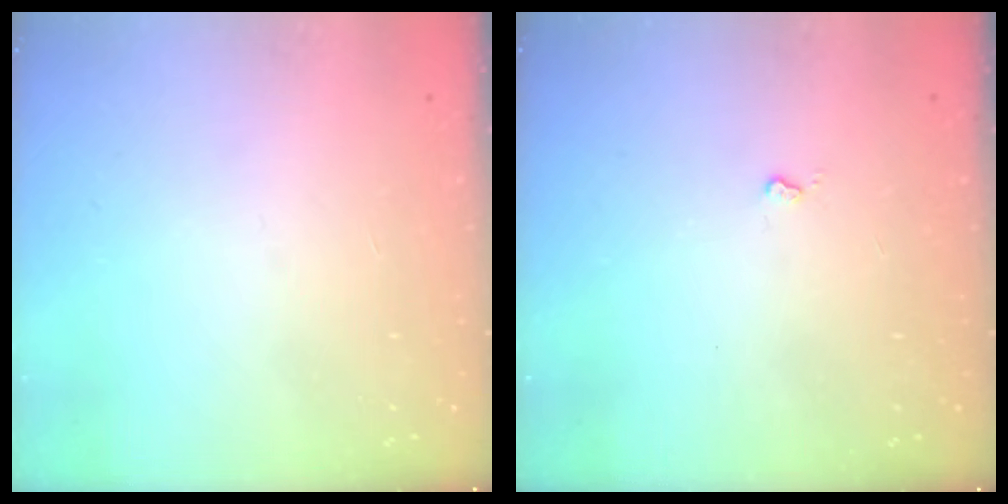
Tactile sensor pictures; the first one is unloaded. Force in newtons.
{"total": 2.6, "press": 2.6, "slide": 0.4}